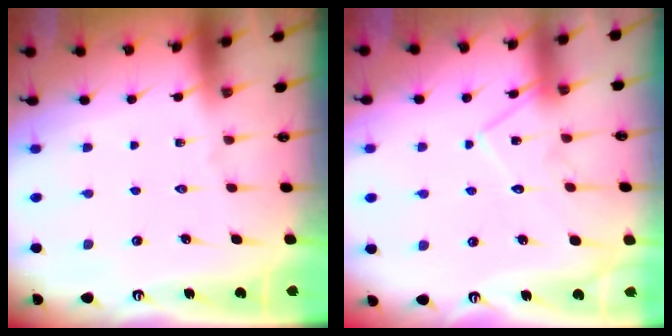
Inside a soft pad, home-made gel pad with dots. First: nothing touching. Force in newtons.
{"total": 11.8, "press": 11.8, "slide": 0.7}